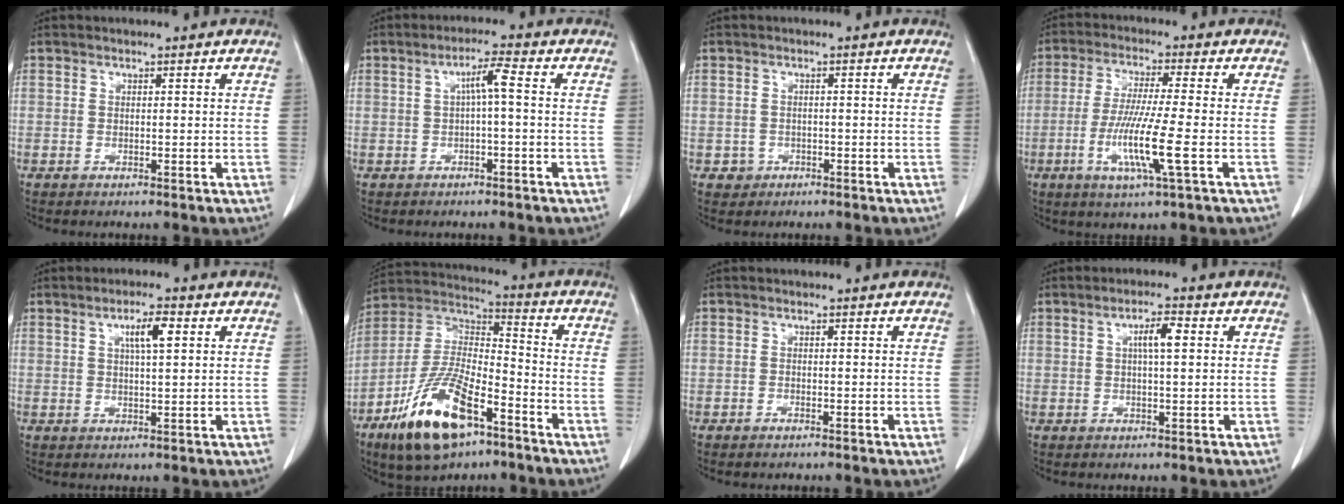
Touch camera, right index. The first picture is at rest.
{"total": 3.5, "force": [0.2, 0.2, 3.5], "torque": [-0.062, 0.013, 0.005]}
{"total": 2.0, "force": [-0.8, 1.8, 0.0], "torque": [0.005, 0.010, -0.011]}
{"total": 9.8, "force": [-2.7, -0.4, 9.4], "torque": [-0.188, -0.018, -0.054]}
{"total": 4.3, "force": [1.6, 0.7, 3.9], "torque": [-0.070, 0.003, 0.029]}
{"total": 17.1, "force": [-9.6, 5.8, 13.0], "torque": [-0.266, -0.010, -0.172]}
{"total": 0.8, "force": [-0.6, 0.3, 0.4], "torque": [-0.011, -0.001, -0.007]}
{"total": 3.6, "force": [0.9, 0.6, 3.5], "torque": [-0.061, 0.006, 0.014]}